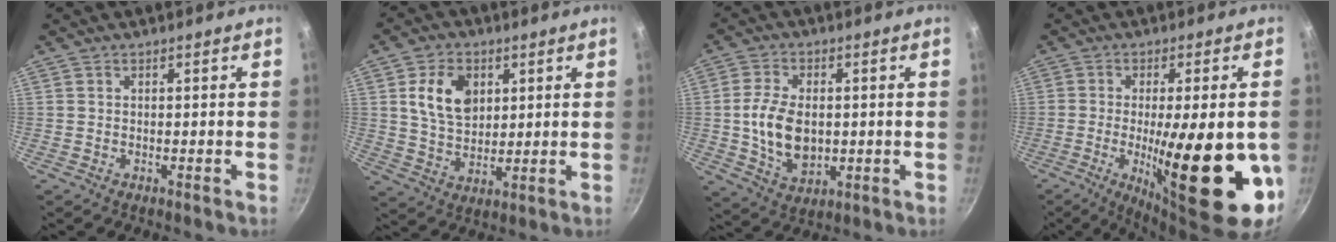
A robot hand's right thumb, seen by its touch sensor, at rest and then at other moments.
{"total": 10.5, "force": [3.2, 7.4, 6.7], "torque": [-0.097, -0.012, 0.060]}
{"total": 11.0, "force": [0.0, 7.1, 8.4], "torque": [-0.146, -0.005, 0.004]}
{"total": 23.0, "force": [-4.6, 6.8, 21.5], "torque": [-0.298, -0.013, -0.054]}